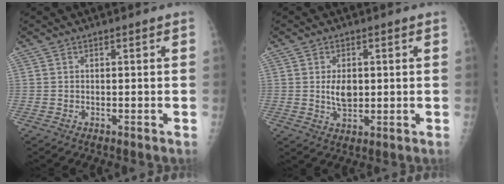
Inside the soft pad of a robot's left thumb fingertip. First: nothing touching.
{"total": 4.8, "force": [0.5, 3.0, 3.7], "torque": [-0.054, -0.007, 0.013]}